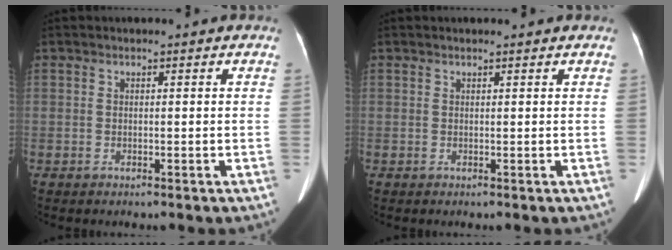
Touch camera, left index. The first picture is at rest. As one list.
[{"total": 1.0, "force": [0.9, 0.0, 0.4], "torque": [-0.015, 0.007, 0.011]}]